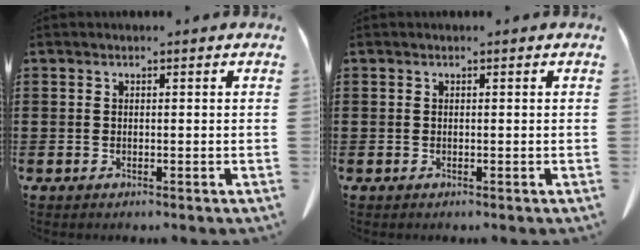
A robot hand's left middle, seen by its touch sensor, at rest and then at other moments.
{"total": 0.0}